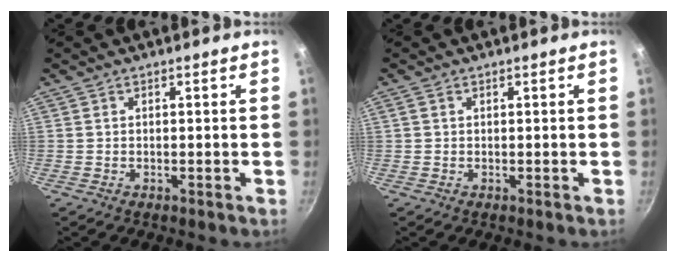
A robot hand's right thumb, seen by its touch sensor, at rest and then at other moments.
{"total": 0.9, "force": [0.3, 0.7, 0.5], "torque": [-0.010, 0.004, 0.005]}